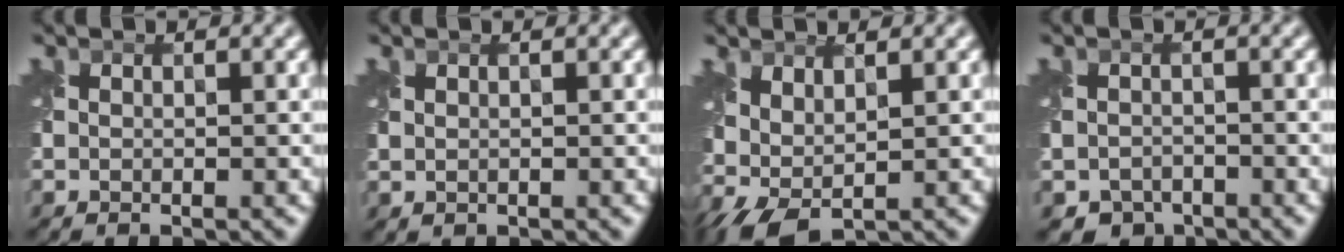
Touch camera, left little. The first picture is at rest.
{"total": 0.6, "force": [0.5, 0.0, -0.4], "torque": [0.009, 0.008, 0.011]}
{"total": 3.0, "force": [0.9, 1.5, 2.4], "torque": [-0.053, 0.007, 0.021]}
{"total": 2.1, "force": [-1.5, 1.4, -0.2], "torque": [0.014, -0.002, -0.030]}